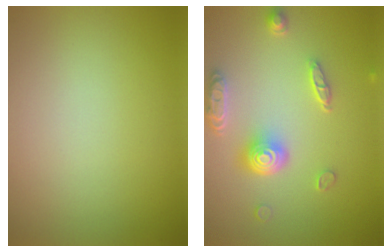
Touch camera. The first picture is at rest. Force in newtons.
{"total": 4.6, "press": 3.6, "slide": 2.9}